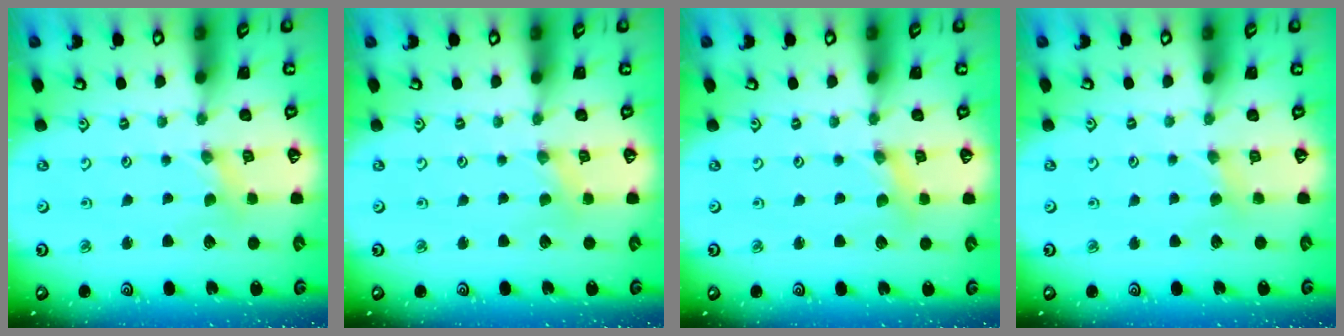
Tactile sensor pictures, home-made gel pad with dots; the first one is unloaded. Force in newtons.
{"total": 0.0}
{"total": 1.5, "press": 1.5, "slide": 0.1}
{"total": 3.0, "press": 2.9, "slide": 0.5}